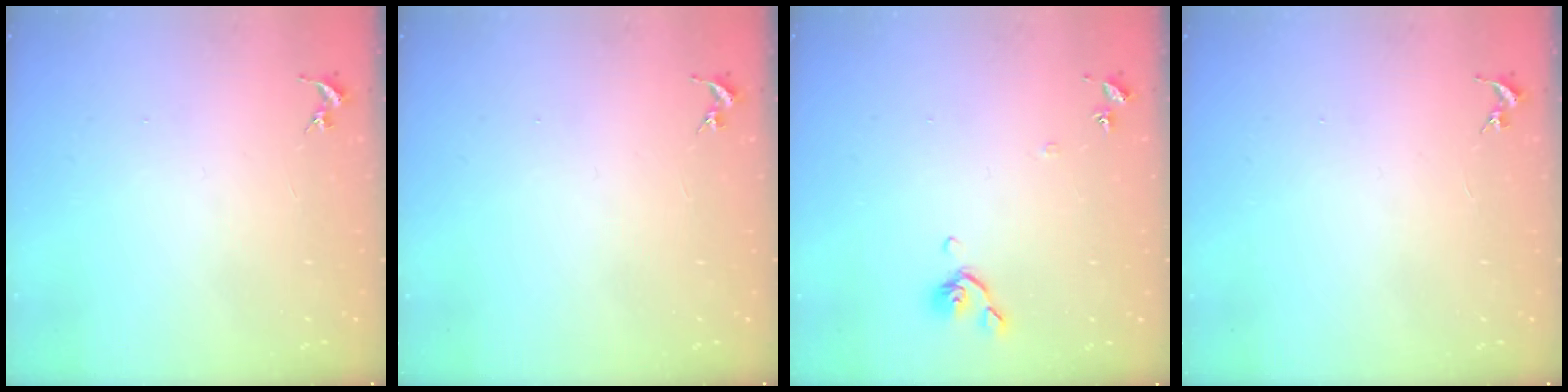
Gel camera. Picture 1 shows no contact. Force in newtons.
{"total": 0.0}
{"total": 6.7, "press": 6.6, "slide": 1.0}
{"total": 0.0}